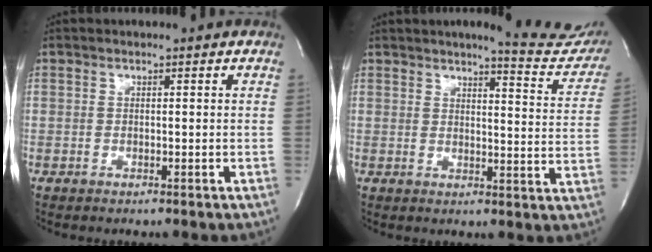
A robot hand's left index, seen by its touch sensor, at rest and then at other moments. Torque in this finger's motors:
{"motor_torque": [1.08, -1.06, 0.32, 0.05]}